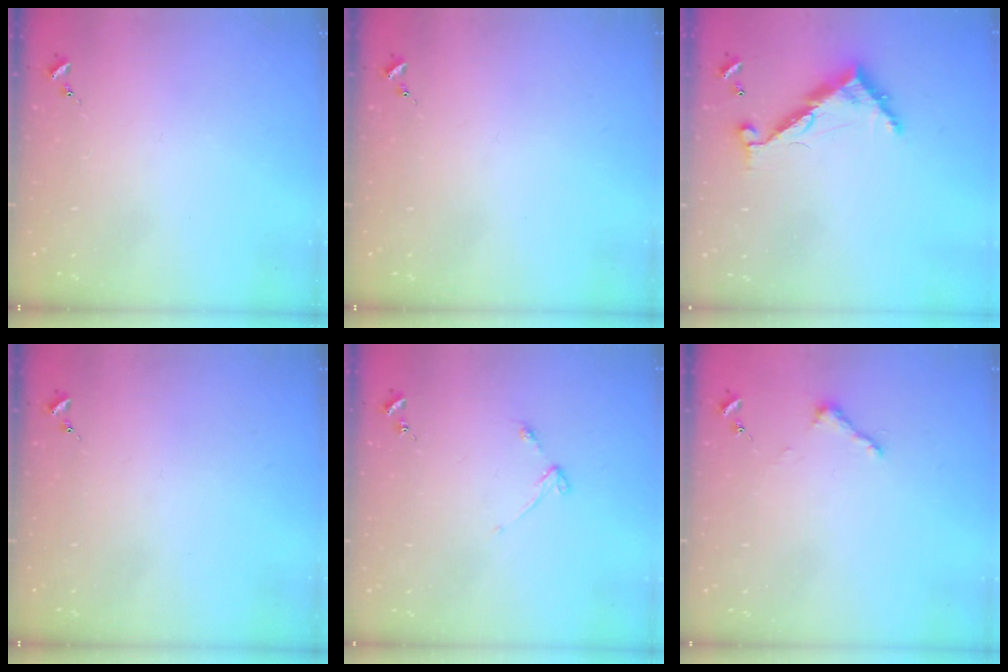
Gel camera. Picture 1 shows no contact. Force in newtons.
{"total": 0.0}
{"total": 10.8, "press": 10.8, "slide": 0.9}
{"total": 0.0}
{"total": 2.9, "press": 2.8, "slide": 0.4}
{"total": 3.3, "press": 3.3, "slide": 0.3}